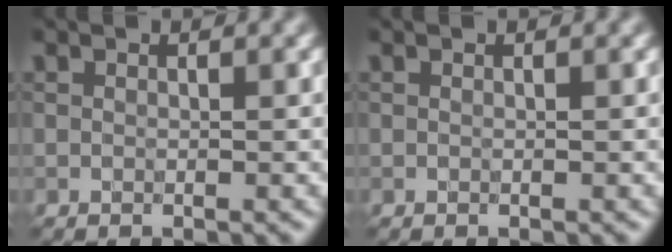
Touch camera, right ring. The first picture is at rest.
{"total": 0.0}